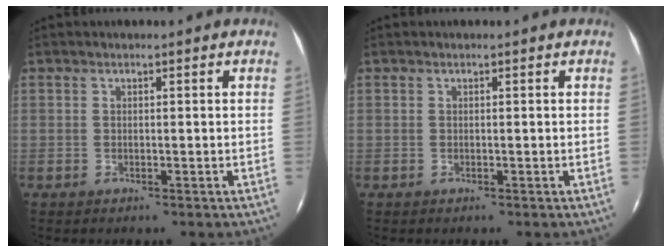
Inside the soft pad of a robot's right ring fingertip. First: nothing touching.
{"total": 0.0}